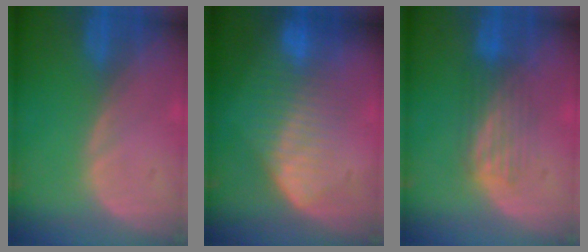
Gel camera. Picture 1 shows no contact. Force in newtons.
{"total": 7.5, "press": 7.2, "slide": 2.1}
{"total": 4.3, "press": 4.3, "slide": 0.2}